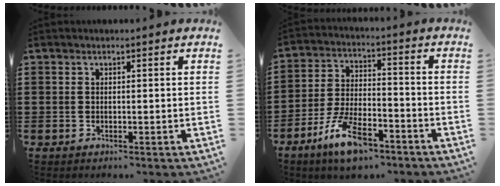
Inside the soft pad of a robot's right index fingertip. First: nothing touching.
{"total": 10.0, "force": [-6.4, 3.9, 6.7], "torque": [-0.148, 0.009, -0.121]}